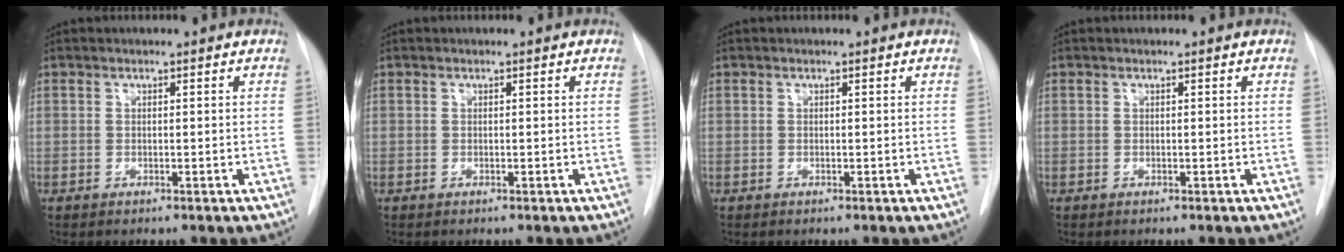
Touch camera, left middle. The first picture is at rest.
{"total": 0.0}
{"total": 0.0}
{"total": 0.0}